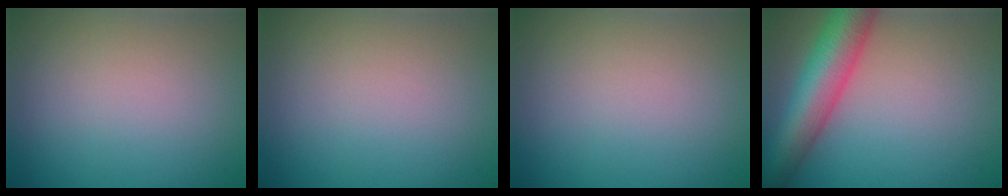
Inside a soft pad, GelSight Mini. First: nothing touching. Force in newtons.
{"total": 0.0}
{"total": 0.0}
{"total": 8.8, "press": 8.8, "slide": 0.3}